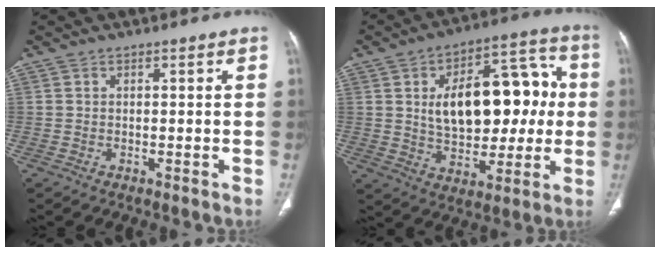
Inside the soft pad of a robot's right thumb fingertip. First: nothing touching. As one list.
[{"total": 21.5, "force": [2.2, 12.3, 17.5], "torque": [-0.226, 0.028, 0.041]}]